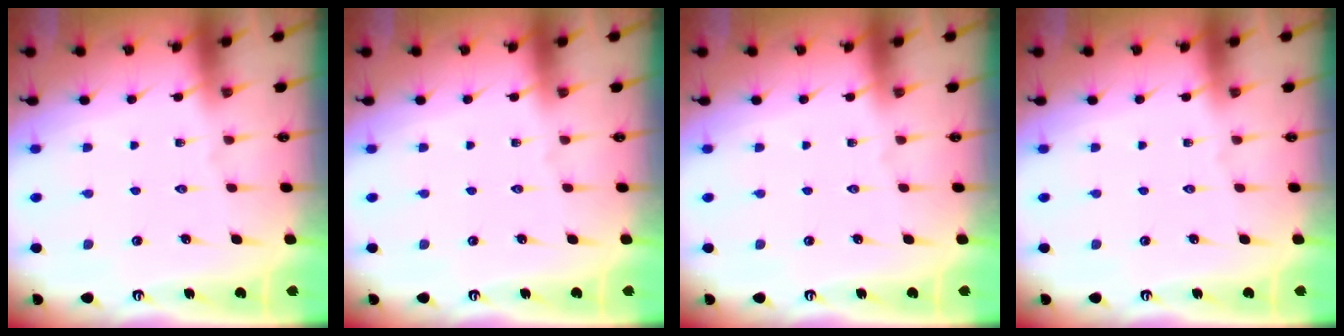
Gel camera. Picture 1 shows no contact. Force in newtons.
{"total": 0.0}
{"total": 0.0}
{"total": 0.0}